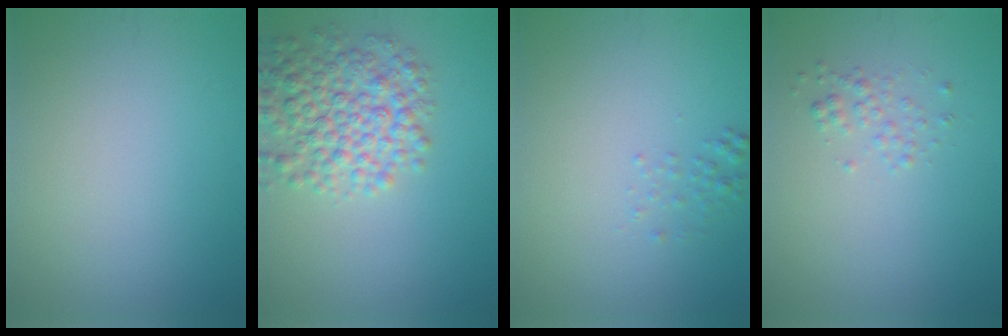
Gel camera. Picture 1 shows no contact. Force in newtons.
{"total": 6.0, "press": 6.0, "slide": 0.2}
{"total": 1.0, "press": 1.0, "slide": 0.0}
{"total": 1.2, "press": 1.2, "slide": 0.1}